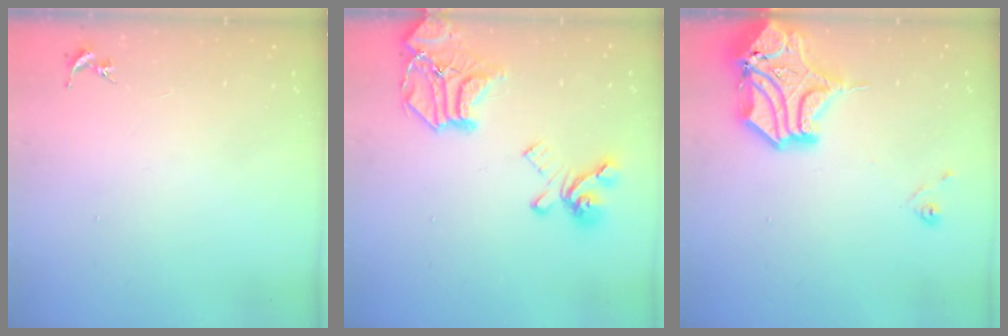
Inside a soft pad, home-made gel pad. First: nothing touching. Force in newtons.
{"total": 20.3, "press": 20.2, "slide": 2.2}
{"total": 16.5, "press": 16.3, "slide": 2.5}